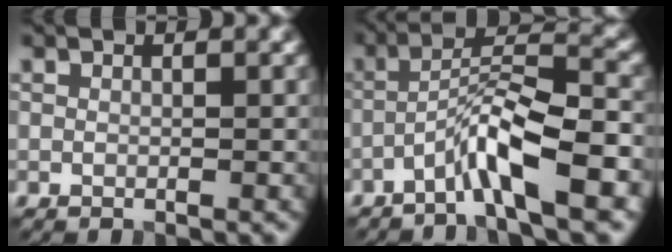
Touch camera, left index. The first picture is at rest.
{"total": 6.4, "force": [-3.6, 0.7, 5.2], "torque": [-0.093, 0.018, -0.069]}